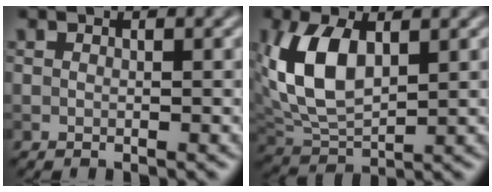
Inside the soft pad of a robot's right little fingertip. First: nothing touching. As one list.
[{"total": 7.1, "force": [1.7, 3.9, 5.7], "torque": [-0.126, 0.005, 0.035]}]